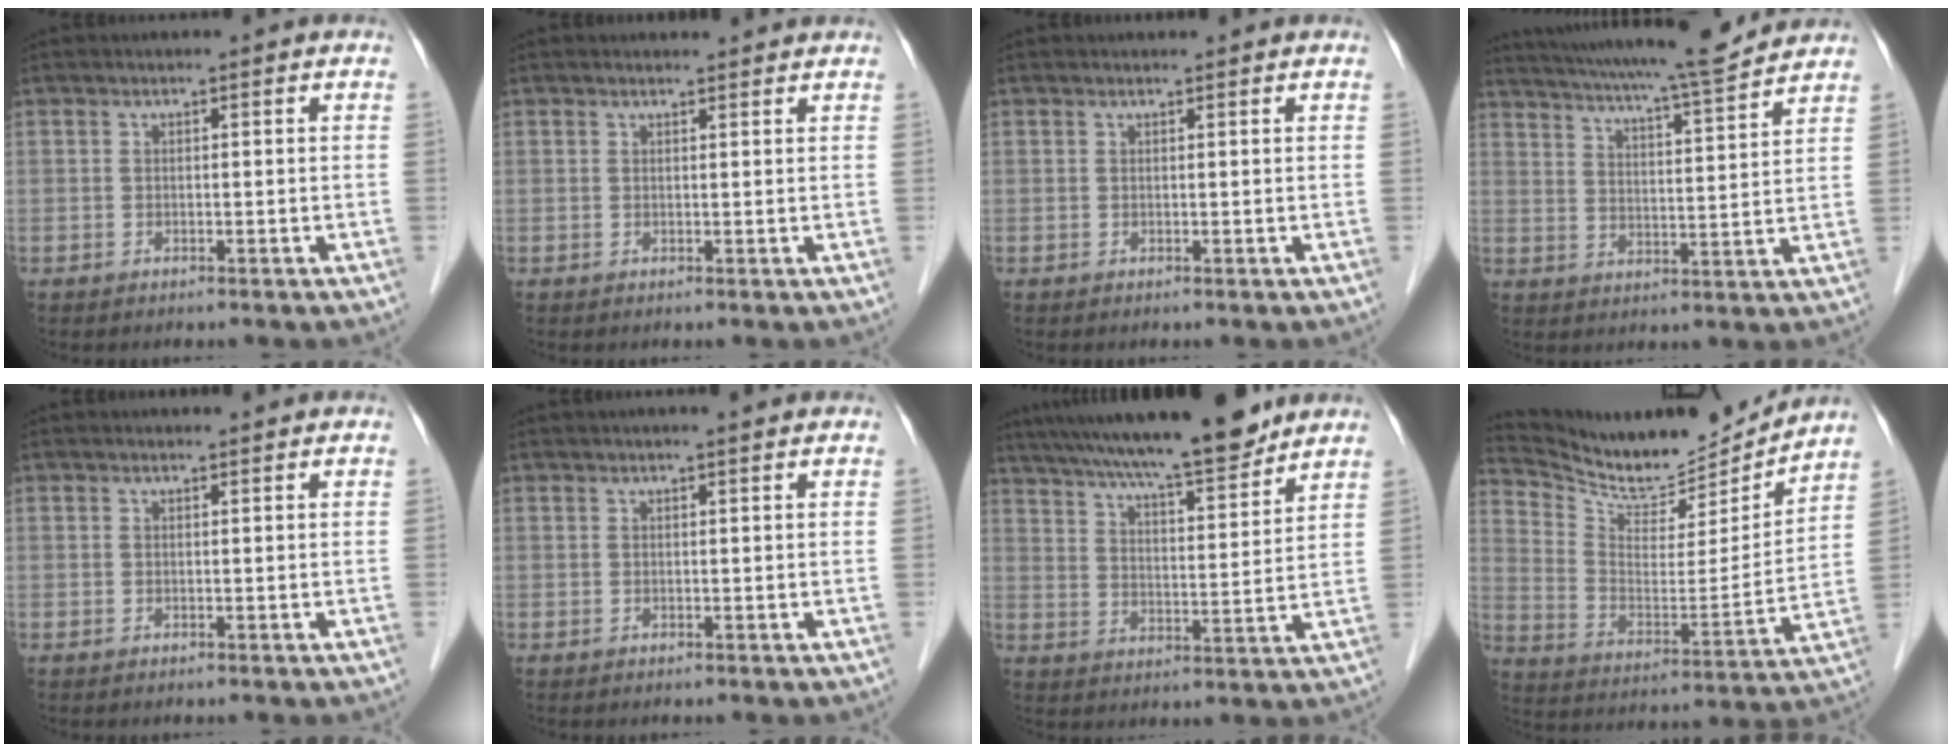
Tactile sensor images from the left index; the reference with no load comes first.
{"total": 2.1, "force": [2.1, 0.3, 0.2], "torque": [-0.012, 0.007, 0.027]}
{"total": 0.7, "force": [0.7, 0.0, 0.1], "torque": [-0.008, 0.005, 0.011]}
{"total": 16.1, "force": [14.6, 0.3, 6.6], "torque": [-0.117, 0.001, 0.214]}
{"total": 1.2, "force": [1.2, 0.1, 0.2], "torque": [-0.010, 0.007, 0.018]}
{"total": 2.4, "force": [2.1, 0.0, 1.2], "torque": [-0.015, 0.016, 0.029]}
{"total": 18.3, "force": [15.8, 1.6, 9.1], "torque": [-0.155, 0.013, 0.244]}
{"total": 15.6, "force": [15.1, 2.7, 3.2], "torque": [-0.076, -0.028, 0.249]}